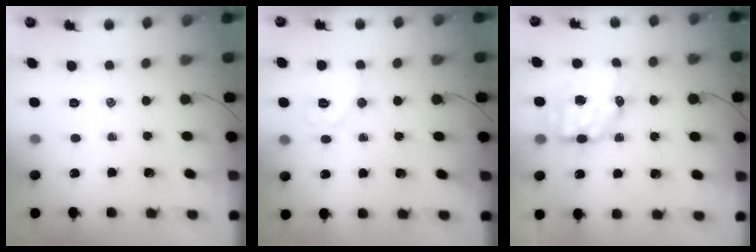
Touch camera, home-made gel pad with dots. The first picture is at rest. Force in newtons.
{"total": 8.6, "press": 8.6, "slide": 0.4}
{"total": 9.3, "press": 9.1, "slide": 2.0}